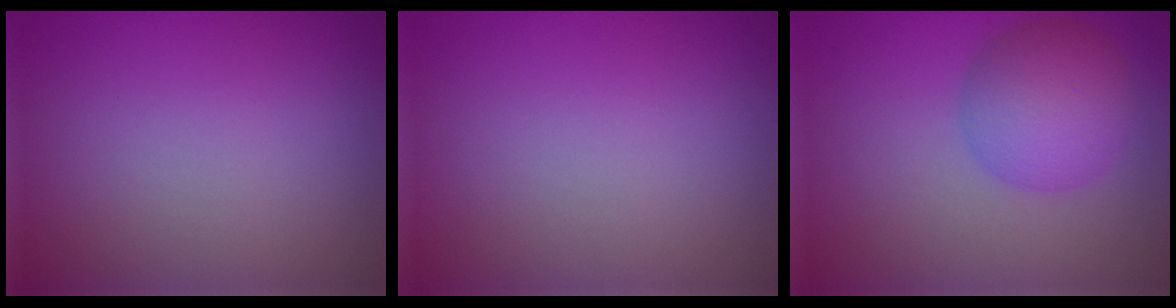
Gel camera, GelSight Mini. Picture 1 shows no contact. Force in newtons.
{"total": 0.0}
{"total": 4.9, "press": 4.9, "slide": 0.1}